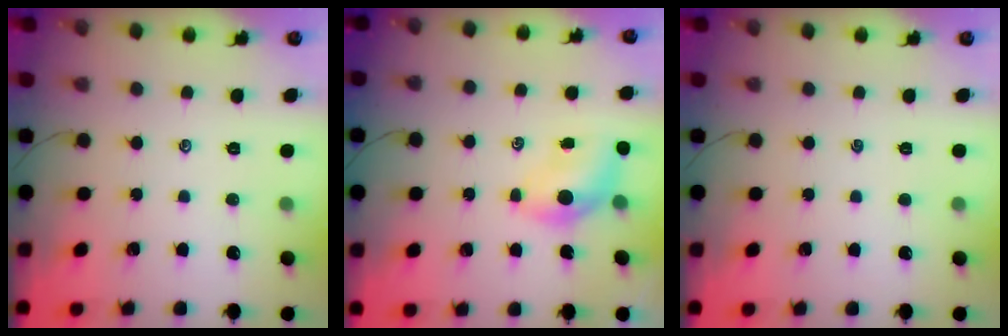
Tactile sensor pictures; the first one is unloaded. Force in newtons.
{"total": 5.3, "press": 5.2, "slide": 1.3}
{"total": 0.0}